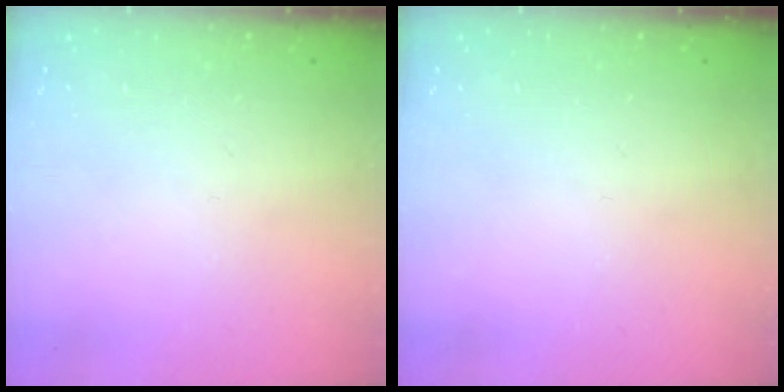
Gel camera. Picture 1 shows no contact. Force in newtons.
{"total": 0.0}